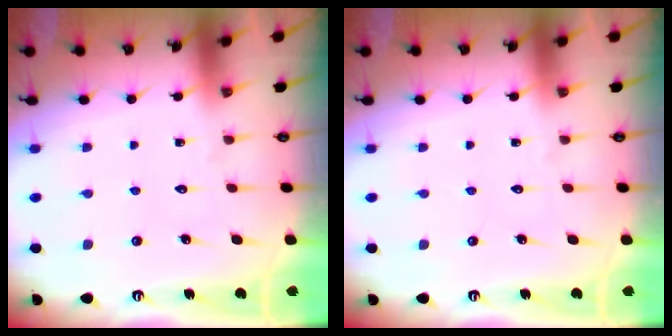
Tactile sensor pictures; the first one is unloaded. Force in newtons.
{"total": 0.0}